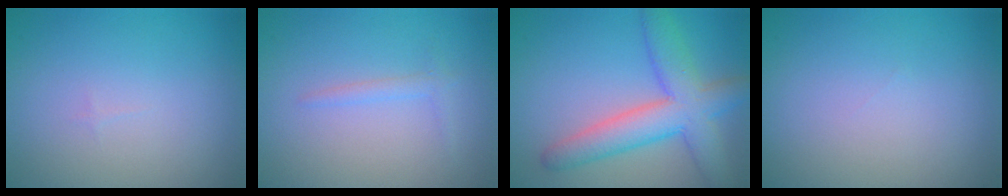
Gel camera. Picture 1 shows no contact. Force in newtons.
{"total": 1.0, "press": 1.0, "slide": 0.1}
{"total": 6.3, "press": 6.3, "slide": 0.2}
{"total": 0.0}